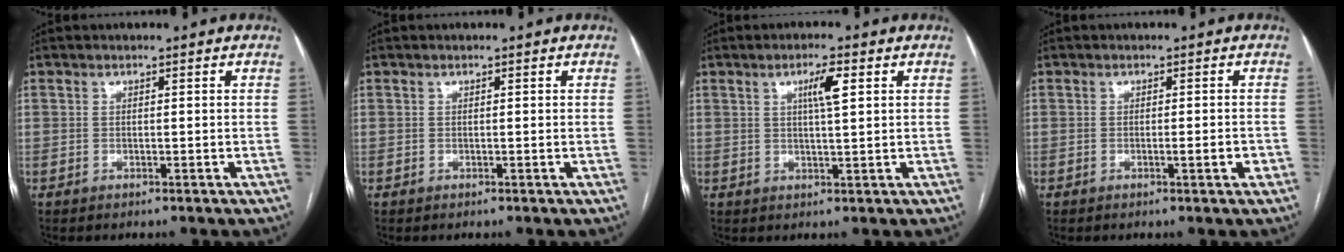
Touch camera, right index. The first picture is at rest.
{"total": 0.0}
{"total": 4.0, "force": [1.5, 0.3, 3.7], "torque": [-0.065, 0.001, 0.025]}
{"total": 2.0, "force": [-0.6, 0.1, 1.9], "torque": [-0.029, -0.002, -0.009]}